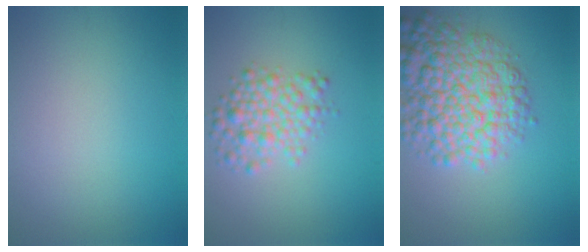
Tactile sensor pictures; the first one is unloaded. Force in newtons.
{"total": 3.6, "press": 3.6, "slide": 0.2}
{"total": 8.4, "press": 8.4, "slide": 0.3}